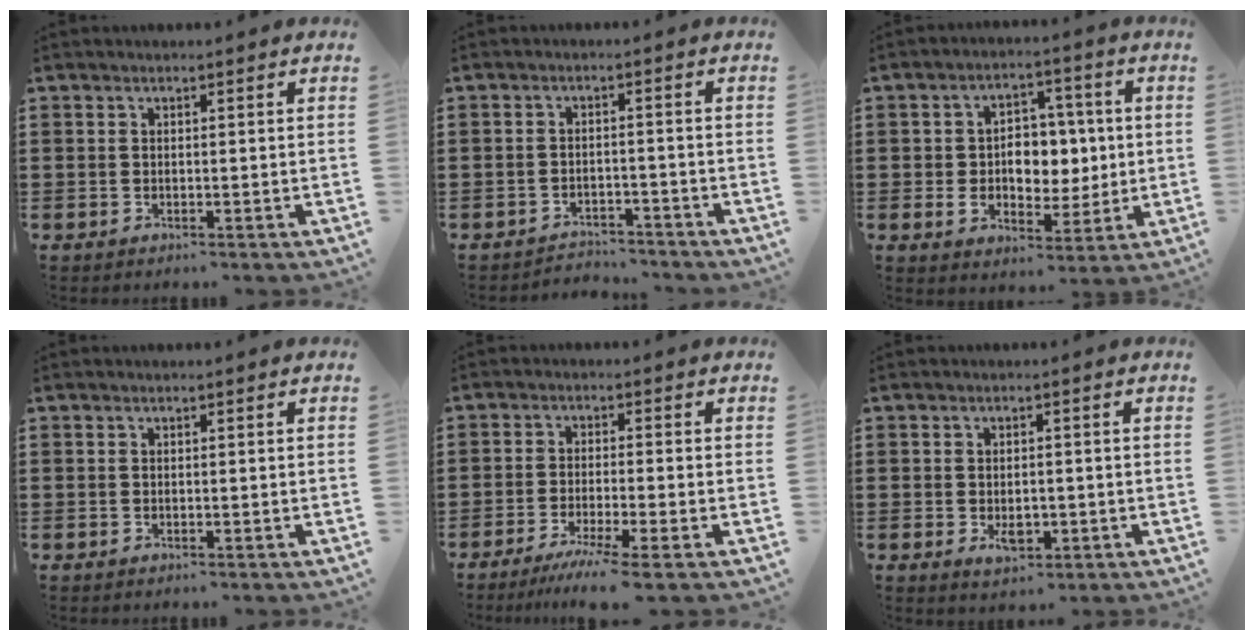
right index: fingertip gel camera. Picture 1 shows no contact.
{"total": 2.8, "force": [-2.8, 0.4, 0.0], "torque": [-0.008, -0.001, -0.060]}
{"total": 6.9, "force": [0.0, 5.3, 4.4], "torque": [-0.082, 0.012, -0.005]}
{"total": 0.0}
{"total": 4.6, "force": [-3.4, -0.5, 3.1], "torque": [-0.063, -0.020, -0.064]}
{"total": 2.9, "force": [-0.5, 1.4, 2.4], "torque": [-0.037, -0.004, -0.009]}